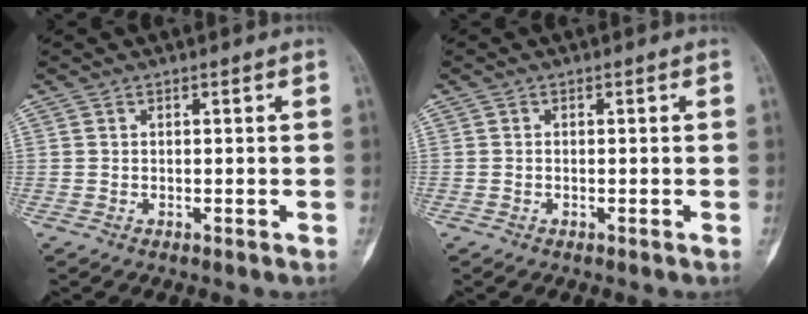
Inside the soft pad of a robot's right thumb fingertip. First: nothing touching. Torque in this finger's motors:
{"motor_torque": [0.06, 0.06, 0.15, 0.32, -0.03]}